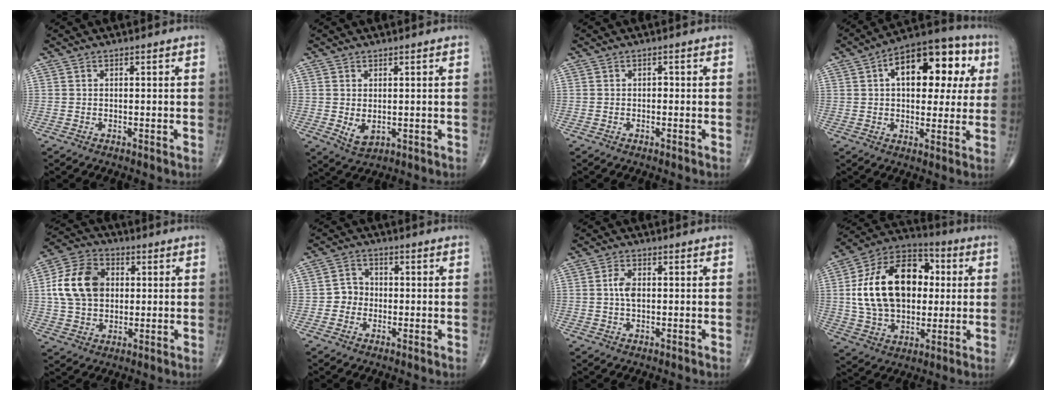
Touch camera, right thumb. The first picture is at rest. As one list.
[{"total": 3.4, "force": [-0.1, 2.1, 2.7], "torque": [-0.040, -0.007, 0.009]}, {"total": 0.6, "force": [-0.1, 0.5, 0.4], "torque": [0.000, 0.003, -0.005]}, {"total": 18.8, "force": [5.2, 10.2, 15.0], "torque": [-0.163, 0.024, 0.065]}, {"total": 13.7, "force": [1.8, 10.1, 9.0], "torque": [-0.149, 0.013, 0.028]}, {"total": 4.0, "force": [-0.8, 3.6, 1.4], "torque": [-0.004, 0.012, -0.024]}, {"total": 3.4, "force": [0.2, 1.9, 2.8], "torque": [-0.053, 0.003, -0.001]}, {"total": 23.6, "force": [2.8, 15.6, 17.5], "torque": [-0.284, 0.016, 0.050]}]